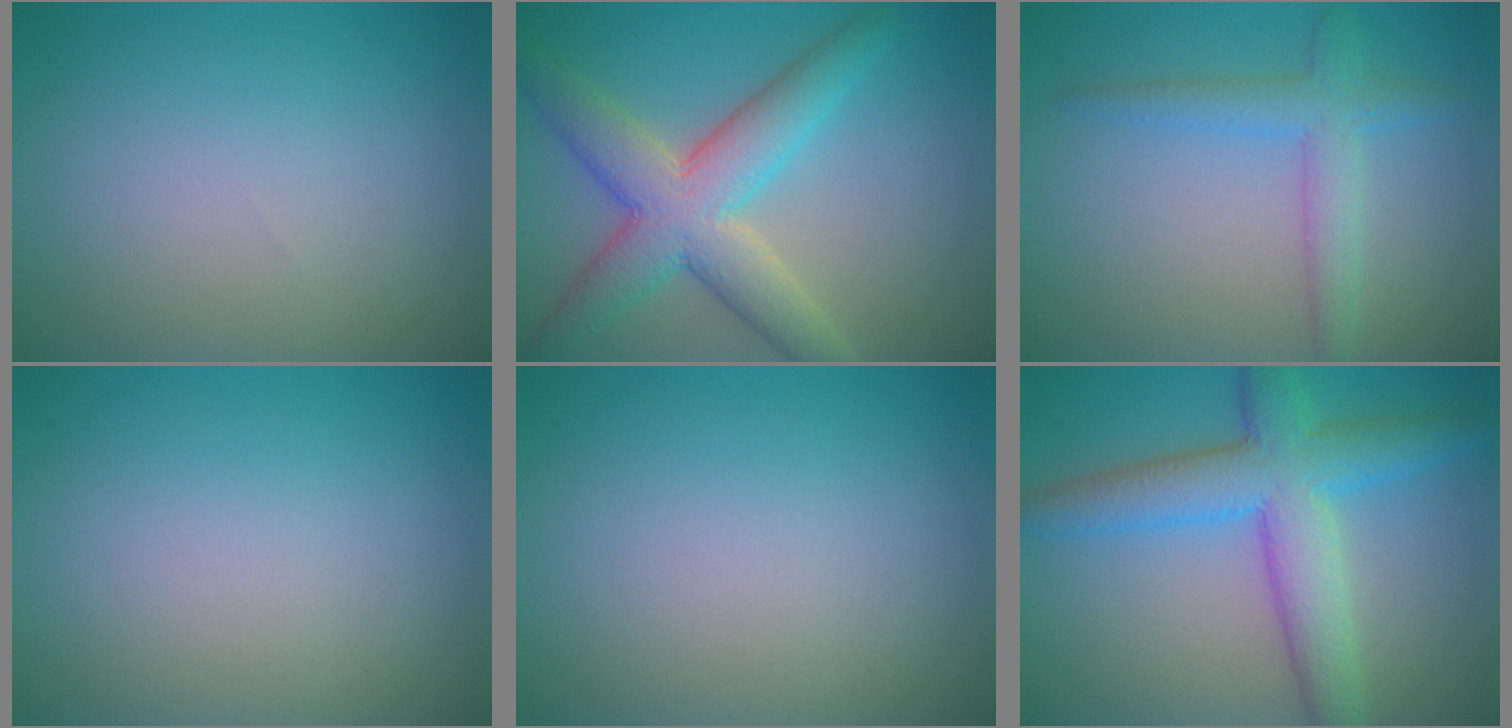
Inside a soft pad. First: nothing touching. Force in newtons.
{"total": 8.1, "press": 8.1, "slide": 0.2}
{"total": 3.2, "press": 3.2, "slide": 0.1}
{"total": 0.0}
{"total": 0.0}
{"total": 7.2, "press": 7.2, "slide": 0.2}